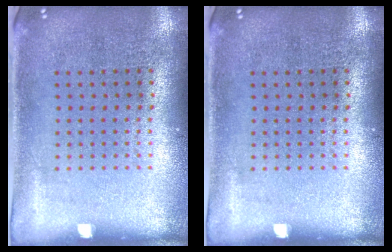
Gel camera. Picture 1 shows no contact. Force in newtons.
{"total": 0.0}